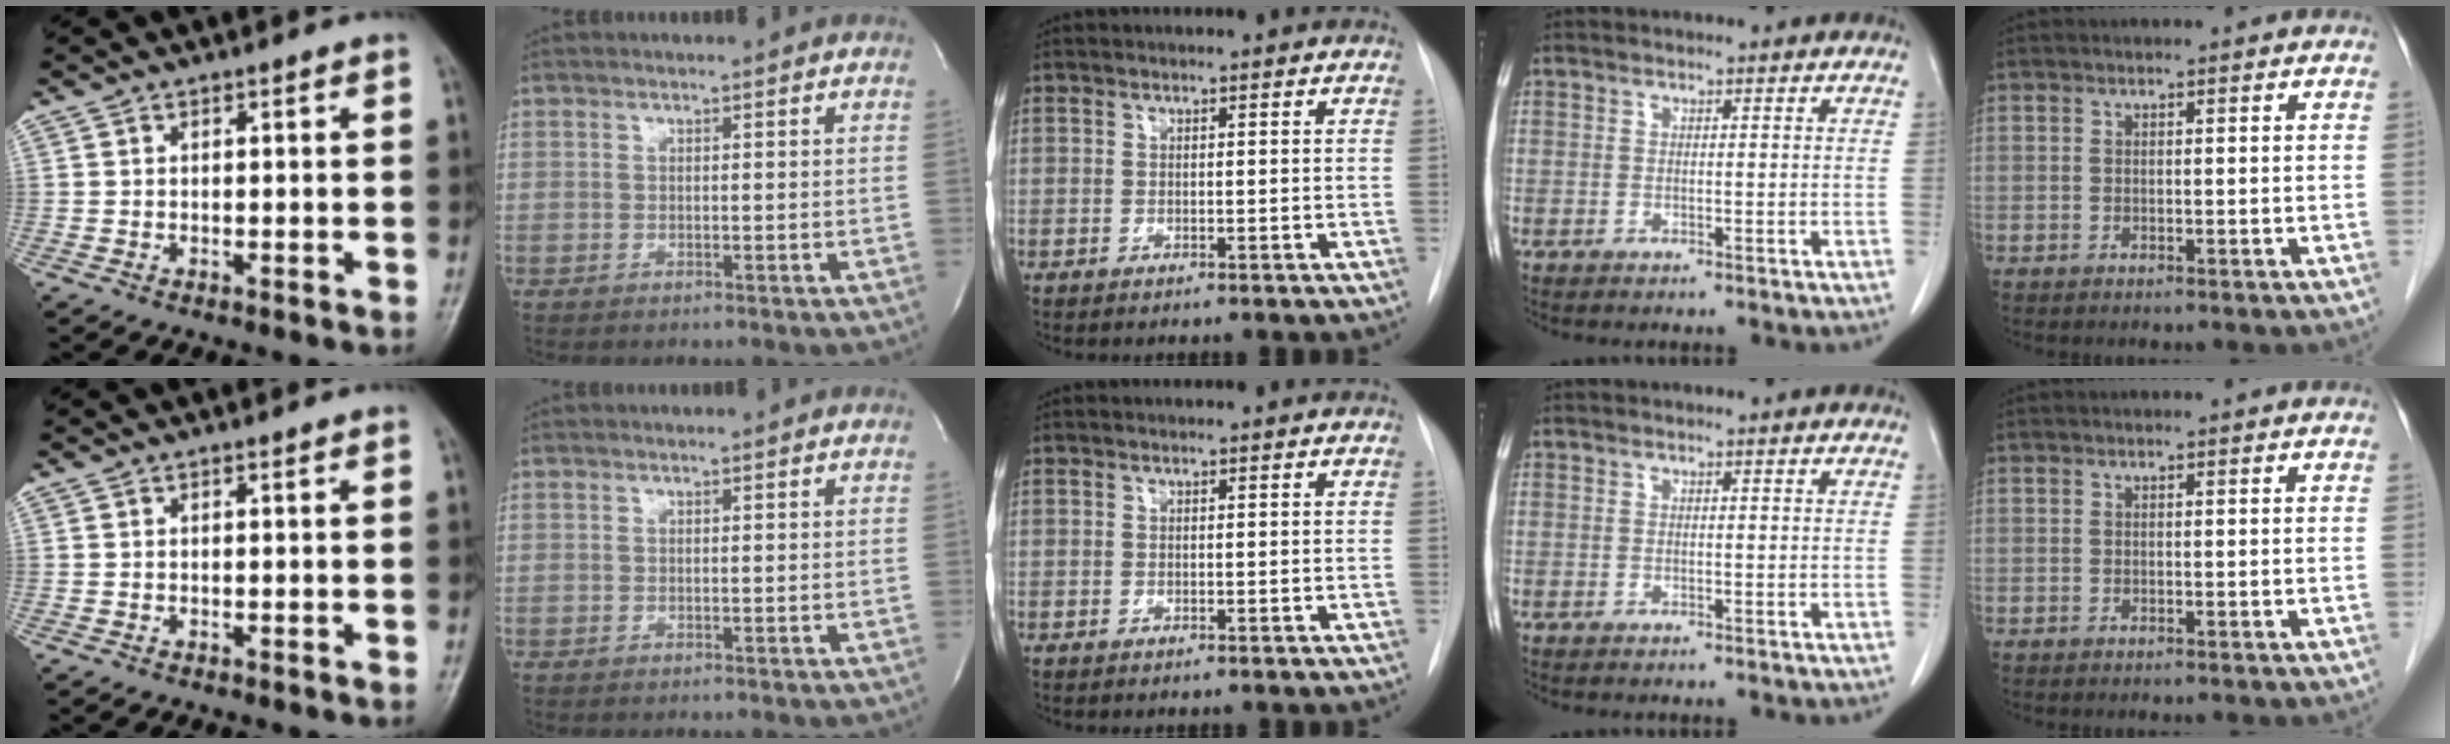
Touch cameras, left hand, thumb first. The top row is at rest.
{}